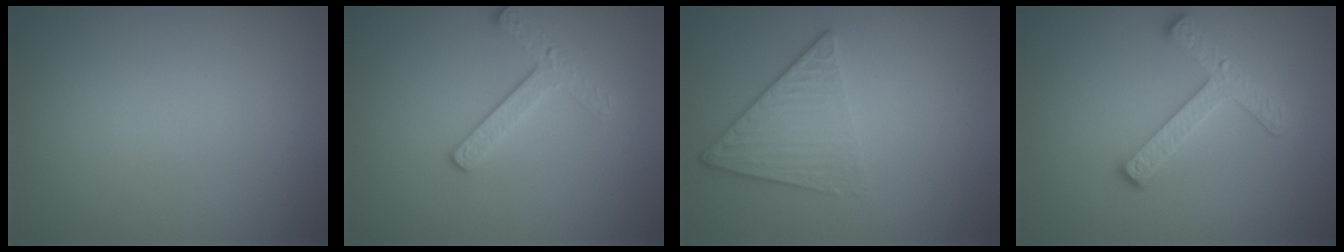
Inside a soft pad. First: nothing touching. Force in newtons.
{"total": 2.6, "press": 2.6, "slide": 0.3}
{"total": 3.6, "press": 2.6, "slide": 2.4}
{"total": 3.8, "press": 3.1, "slide": 2.1}